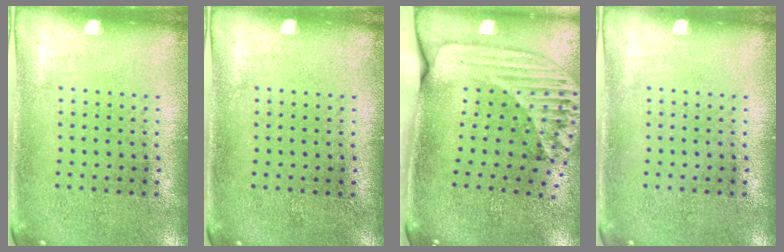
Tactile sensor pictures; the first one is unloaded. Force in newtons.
{"total": 0.0}
{"total": 2.5, "press": 1.8, "slide": 1.7}
{"total": 0.0}